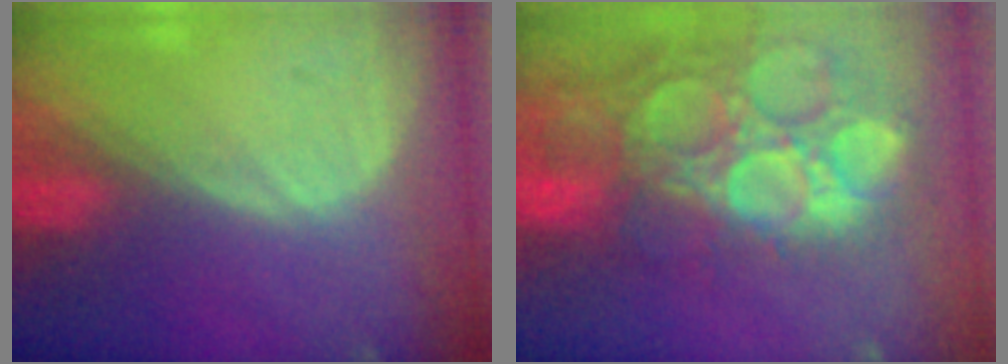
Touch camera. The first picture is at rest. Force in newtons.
{"total": 15.7, "press": 12.9, "slide": 8.9}